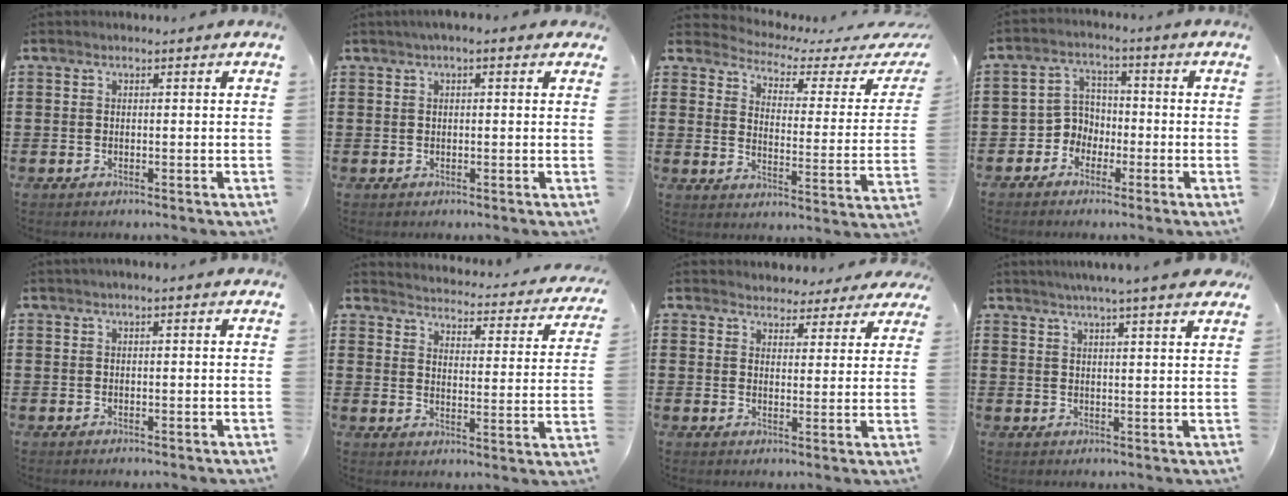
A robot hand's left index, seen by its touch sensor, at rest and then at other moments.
{"total": 1.6, "force": [0.7, 0.3, 1.4], "torque": [-0.029, 0.004, 0.011]}
{"total": 2.8, "force": [2.4, 0.8, 1.1], "torque": [-0.043, -0.021, 0.031]}
{"total": 4.4, "force": [-2.5, 3.6, 0.8], "torque": [-0.037, 0.005, -0.057]}
{"total": 0.7, "force": [0.2, 0.0, 0.7], "torque": [-0.011, 0.000, 0.004]}
{"total": 2.8, "force": [2.8, -0.3, 0.2], "torque": [-0.018, -0.035, 0.037]}
{"total": 3.9, "force": [3.7, 1.3, 0.1], "torque": [-0.020, -0.008, 0.069]}
{"total": 4.1, "force": [3.5, -0.6, 1.9], "torque": [-0.048, -0.008, 0.061]}